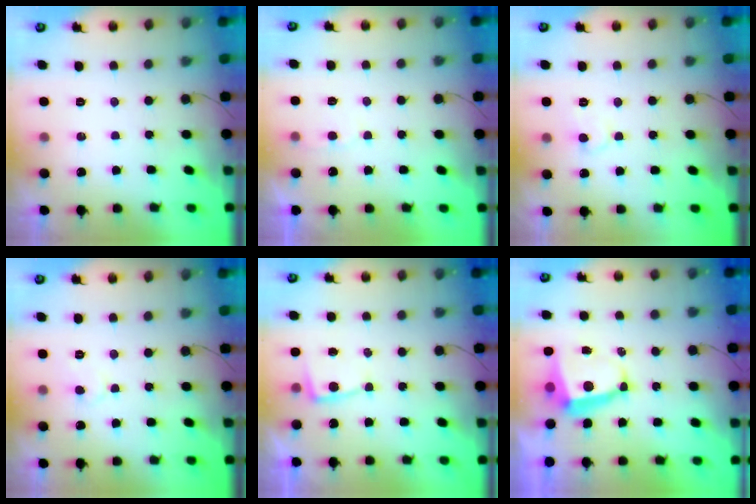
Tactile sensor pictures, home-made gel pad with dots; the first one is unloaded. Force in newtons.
{"total": 3.3, "press": 3.3, "slide": 0.4}
{"total": 5.8, "press": 5.8, "slide": 0.5}
{"total": 4.8, "press": 4.7, "slide": 0.6}
{"total": 4.9, "press": 4.9, "slide": 0.5}
{"total": 6.1, "press": 6.1, "slide": 0.4}